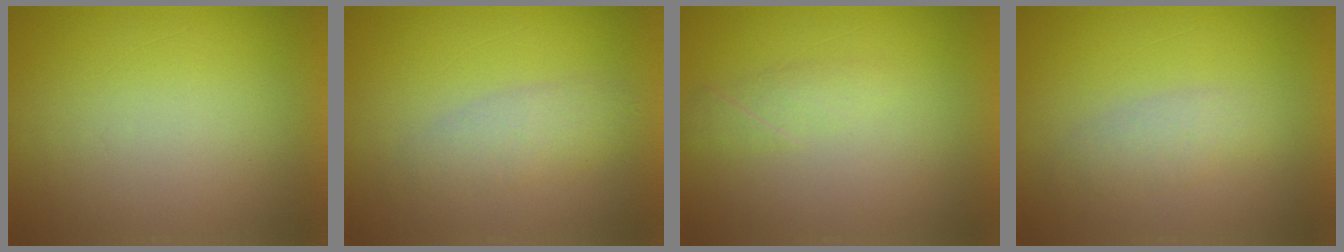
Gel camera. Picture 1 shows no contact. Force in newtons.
{"total": 2.9}
{"total": 2.1}
{"total": 2.7}